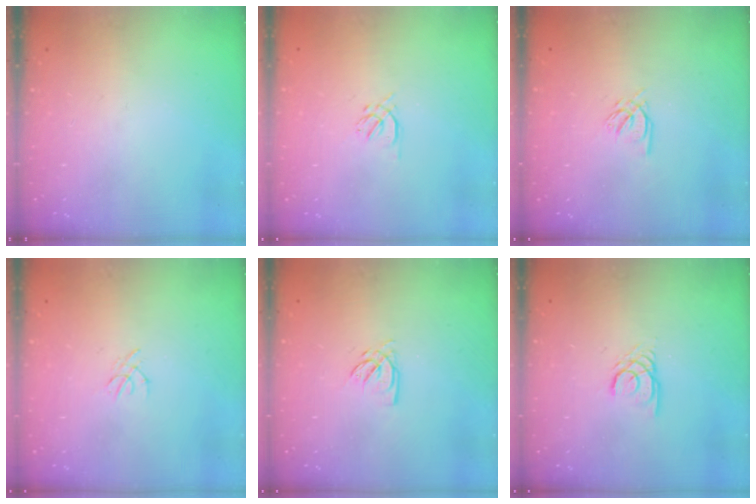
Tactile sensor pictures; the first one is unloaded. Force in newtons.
{"total": 1.6, "press": 1.5, "slide": 0.6}
{"total": 2.4, "press": 2.4, "slide": 0.3}
{"total": 0.8, "press": 0.7, "slide": 0.3}
{"total": 2.5, "press": 2.5, "slide": 0.3}
{"total": 2.2, "press": 2.2, "slide": 0.1}